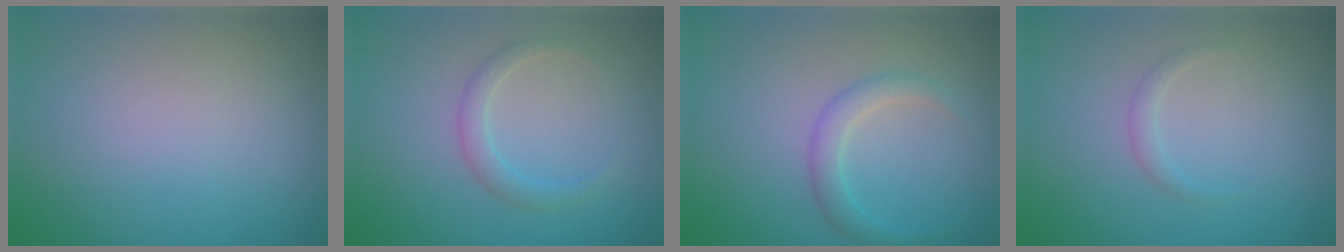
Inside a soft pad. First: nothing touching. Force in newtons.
{"total": 1.7, "press": 1.7, "slide": 0.2}
{"total": 2.0, "press": 2.0, "slide": 0.1}
{"total": 0.8, "press": 0.8, "slide": 0.0}